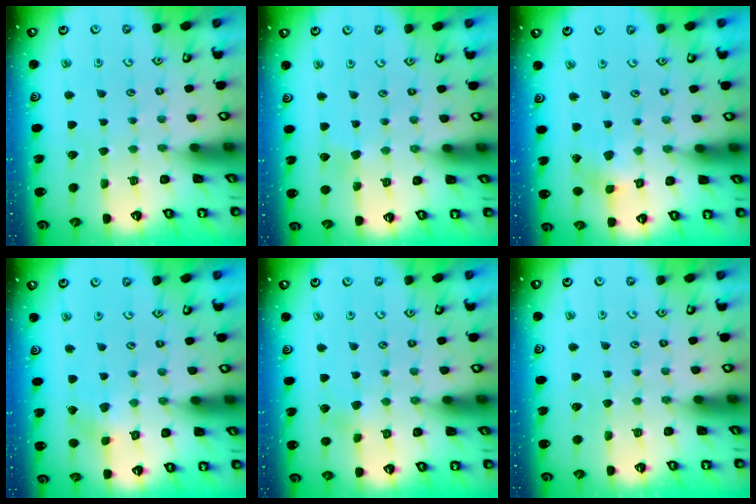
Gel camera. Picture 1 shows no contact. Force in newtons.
{"total": 2.9, "press": 2.9, "slide": 0.3}
{"total": 2.2, "press": 2.2, "slide": 0.3}
{"total": 2.2, "press": 2.2, "slide": 0.2}
{"total": 1.9, "press": 1.9, "slide": 0.2}
{"total": 0.0}